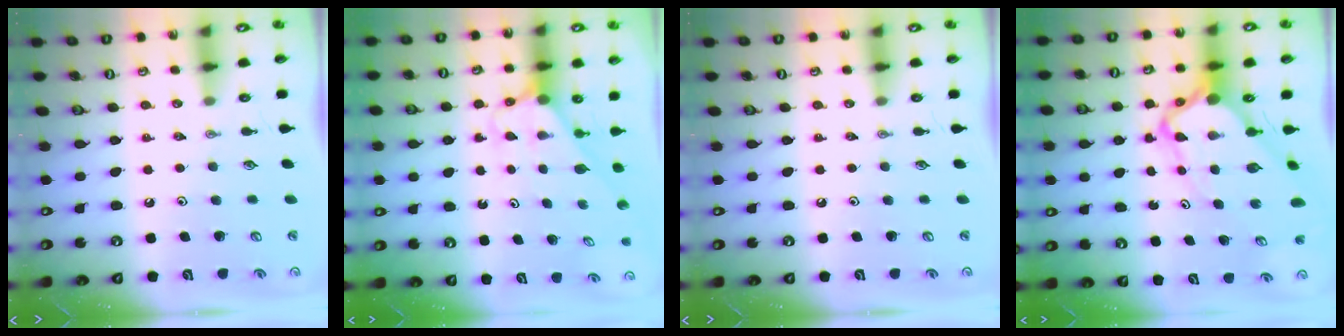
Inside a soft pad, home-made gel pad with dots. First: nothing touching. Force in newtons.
{"total": 2.6, "press": 2.6, "slide": 0.2}
{"total": 0.0}
{"total": 8.2, "press": 8.2, "slide": 0.4}